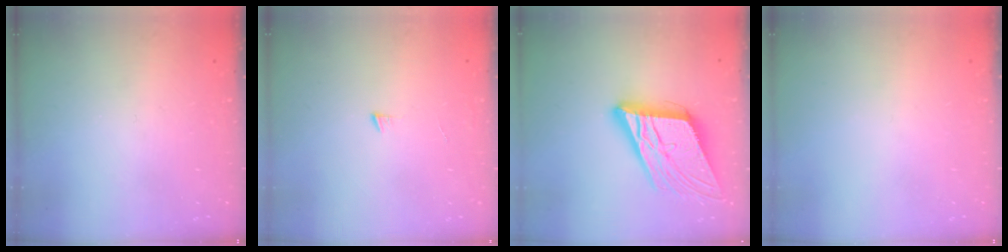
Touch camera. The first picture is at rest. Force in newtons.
{"total": 4.1, "press": 4.1, "slide": 0.4}
{"total": 18.8, "press": 18.5, "slide": 3.5}
{"total": 0.0}